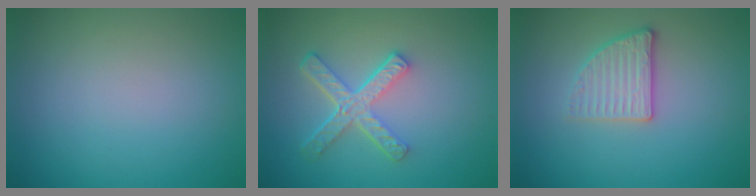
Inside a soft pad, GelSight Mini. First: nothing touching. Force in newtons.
{"total": 4.1, "press": 3.1, "slide": 2.8}
{"total": 2.7, "press": 2.5, "slide": 1.0}